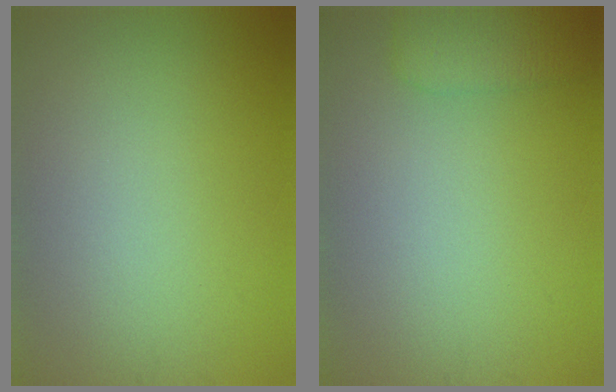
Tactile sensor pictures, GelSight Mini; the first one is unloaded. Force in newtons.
{"total": 2.5, "press": 2.5, "slide": 0.2}